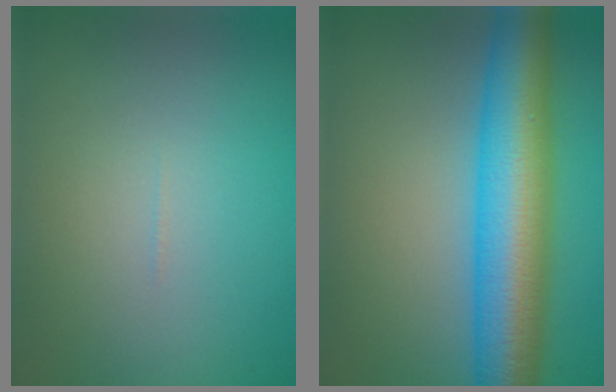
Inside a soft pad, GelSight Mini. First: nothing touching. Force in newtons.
{"total": 10.5, "press": 10.4, "slide": 0.2}